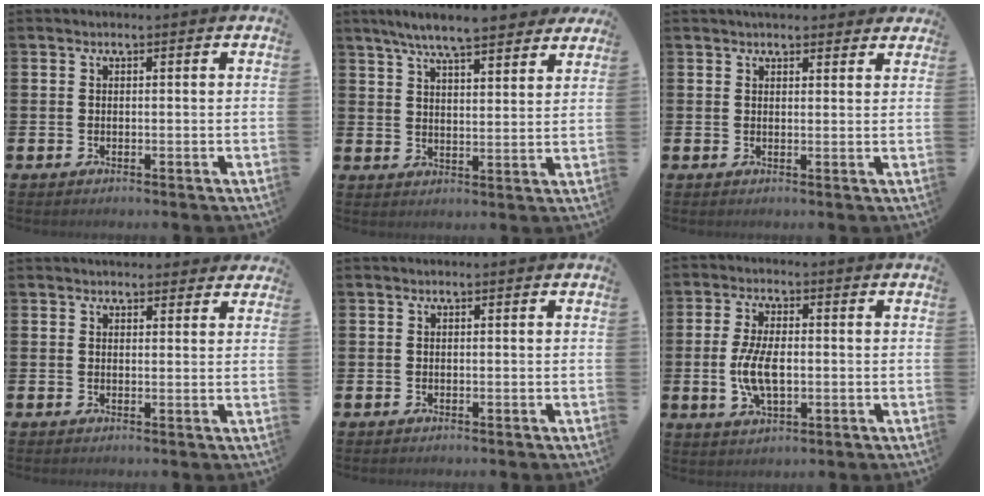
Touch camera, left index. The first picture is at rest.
{"total": 7.3, "force": [6.8, 0.8, 2.7], "torque": [-0.066, -0.028, 0.120]}
{"total": 2.9, "force": [2.7, 1.0, 0.2], "torque": [0.006, -0.011, 0.047]}
{"total": 2.7, "force": [2.6, 0.8, 0.0], "torque": [0.018, -0.015, 0.044]}
{"total": 0.0}
{"total": 6.7, "force": [-0.4, 3.1, 5.9], "torque": [-0.126, 0.000, -0.012]}